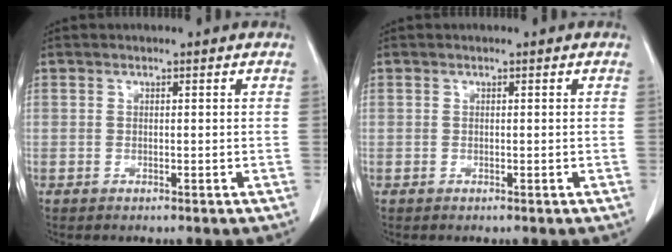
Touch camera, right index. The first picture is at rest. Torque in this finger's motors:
{"motor_torque": [0.00, 0.00, 0.00, 0.00]}